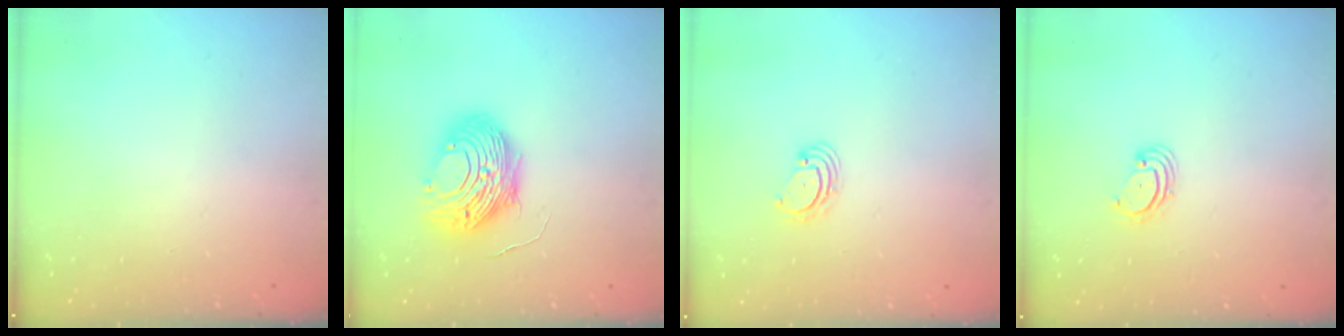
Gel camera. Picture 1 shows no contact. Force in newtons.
{"total": 12.5, "press": 12.4, "slide": 1.4}
{"total": 3.8, "press": 3.8, "slide": 0.5}
{"total": 3.0, "press": 3.0, "slide": 0.3}